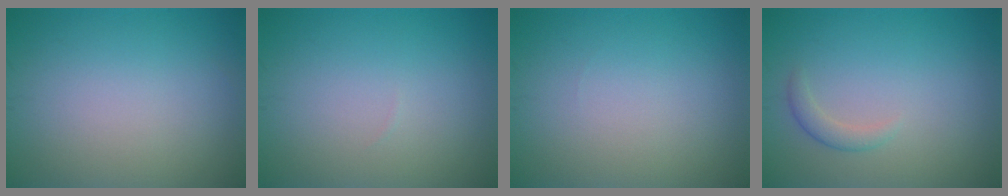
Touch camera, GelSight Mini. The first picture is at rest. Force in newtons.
{"total": 0.0}
{"total": 0.0}
{"total": 1.3, "press": 1.3, "slide": 0.1}